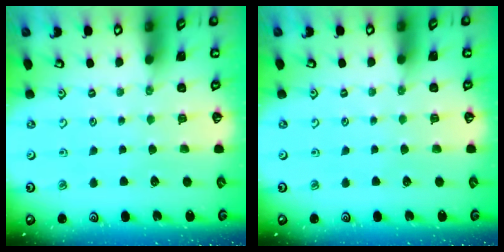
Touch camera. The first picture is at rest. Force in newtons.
{"total": 0.0}